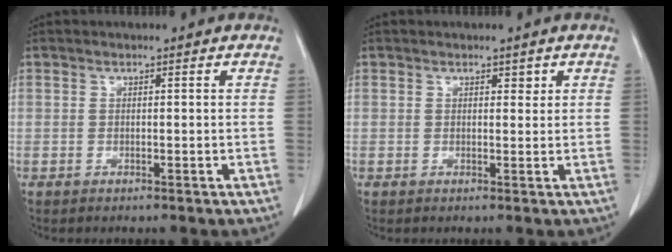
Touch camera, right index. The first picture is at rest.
{"total": 1.2, "force": [0.7, 0.7, 0.6], "torque": [-0.003, -0.003, 0.008]}